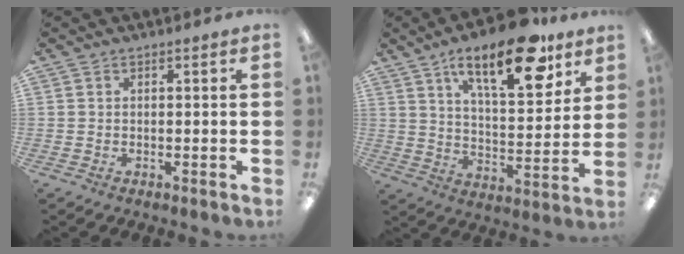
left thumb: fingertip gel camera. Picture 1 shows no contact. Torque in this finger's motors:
{"motor_torque": [0.40, 0.68, 1.17, -1.59, 0.50]}